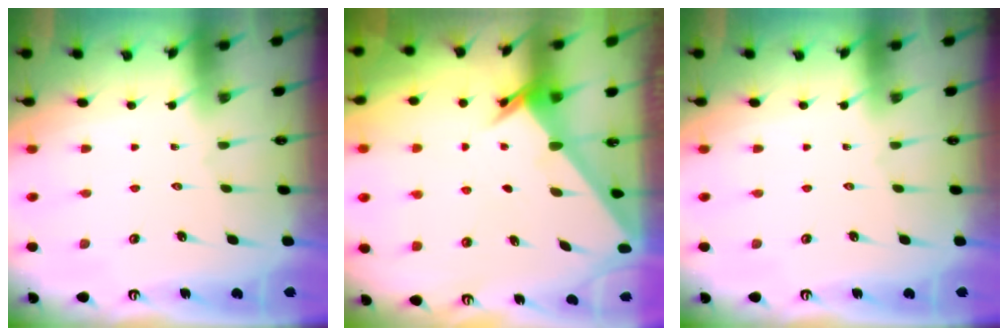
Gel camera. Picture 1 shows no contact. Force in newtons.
{"total": 2.6, "press": 2.6, "slide": 0.2}
{"total": 0.0}